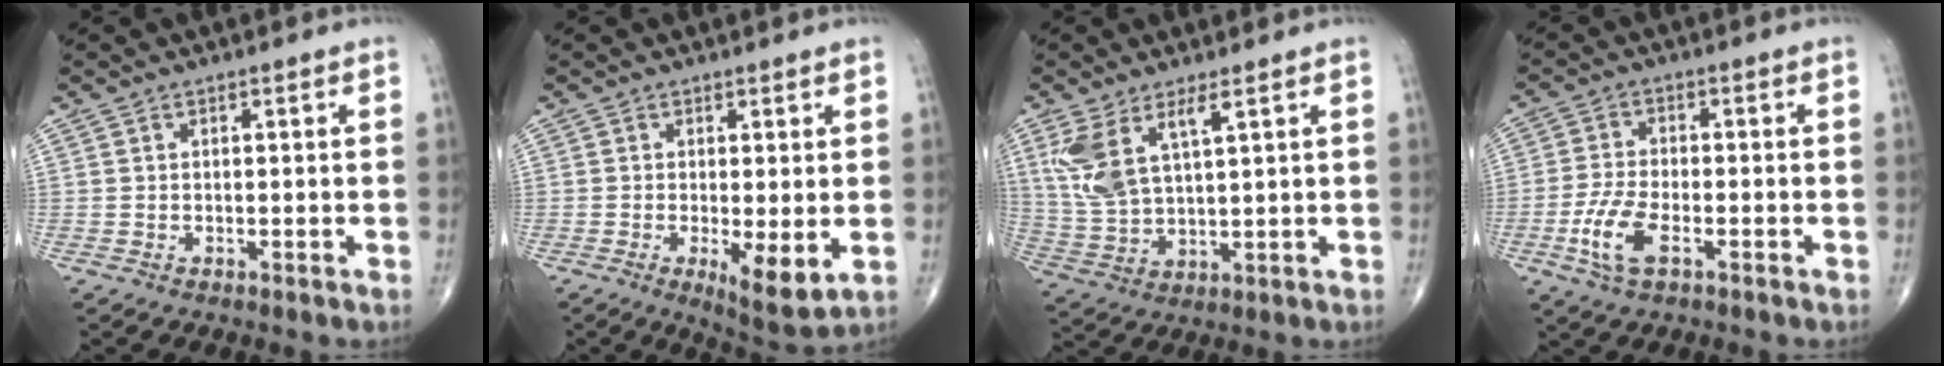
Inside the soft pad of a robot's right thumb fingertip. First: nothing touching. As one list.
[{"total": 6.7, "force": [-1.2, 1.9, 6.3], "torque": [-0.101, -0.023, -0.014]}, {"total": 9.1, "force": [4.4, 3.3, 7.2], "torque": [-0.156, -0.018, 0.100]}, {"total": 7.3, "force": [-2.9, 3.1, 5.9], "torque": [-0.135, 0.008, -0.057]}]